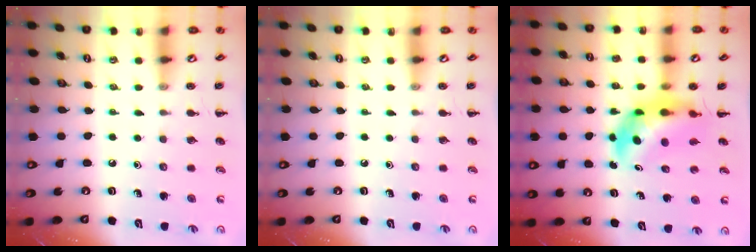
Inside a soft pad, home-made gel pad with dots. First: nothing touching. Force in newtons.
{"total": 0.0}
{"total": 7.0, "press": 6.8, "slide": 1.8}